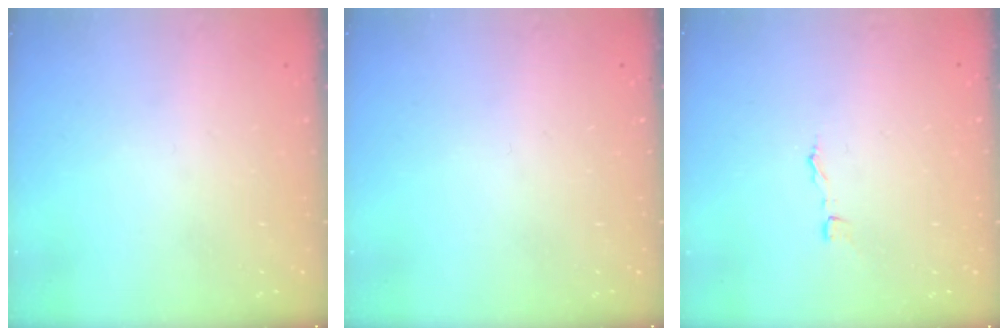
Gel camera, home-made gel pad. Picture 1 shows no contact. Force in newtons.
{"total": 0.0}
{"total": 1.9, "press": 1.9, "slide": 0.1}